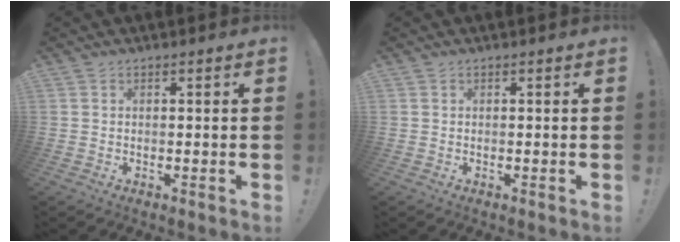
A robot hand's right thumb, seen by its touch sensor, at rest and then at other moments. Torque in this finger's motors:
{"motor_torque": [-0.15, 0.04, -0.14, 0.05, -0.05]}